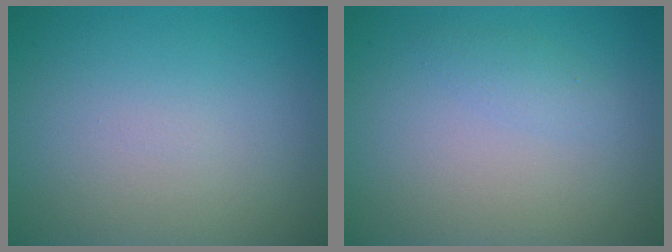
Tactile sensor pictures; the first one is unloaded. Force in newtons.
{"total": 1.0, "press": 1.0, "slide": 0.0}